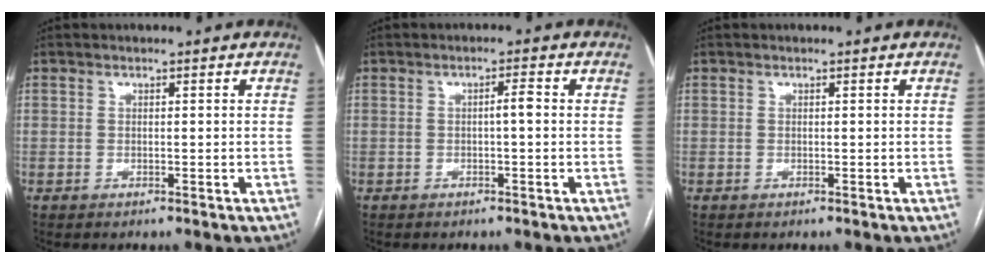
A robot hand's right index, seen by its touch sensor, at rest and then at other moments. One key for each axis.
{"total": 1.7, "fx": -0.1, "fy": 0.1, "fz": 1.7, "tx": -0.026, "ty": 0.004, "tz": -0.001}
{"total": 0.0}